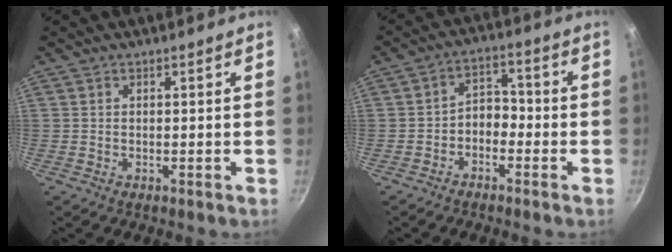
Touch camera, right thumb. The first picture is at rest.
{"total": 4.7, "force": [-2.1, 3.2, 2.6], "torque": [-0.017, 0.034, -0.042]}